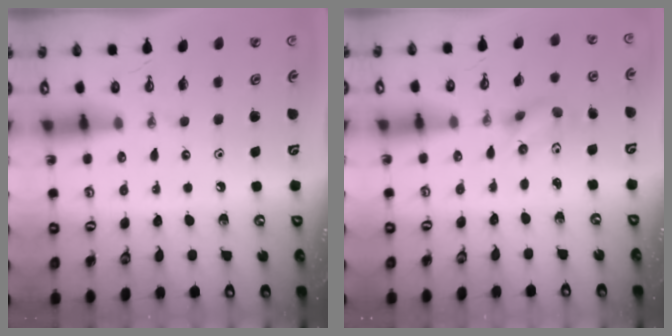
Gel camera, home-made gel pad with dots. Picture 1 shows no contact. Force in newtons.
{"total": 2.5, "press": 2.3, "slide": 0.9}